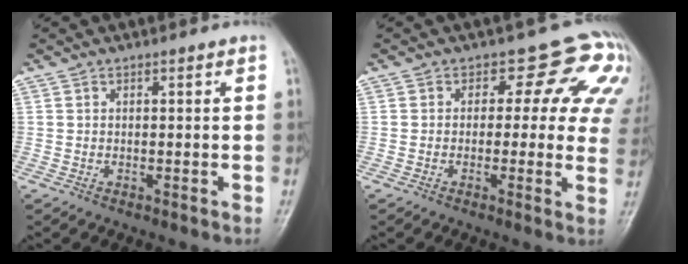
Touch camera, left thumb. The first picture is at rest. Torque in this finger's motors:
{"motor_torque": [0.06, 0.79, 0.06, -0.17, 0.00]}